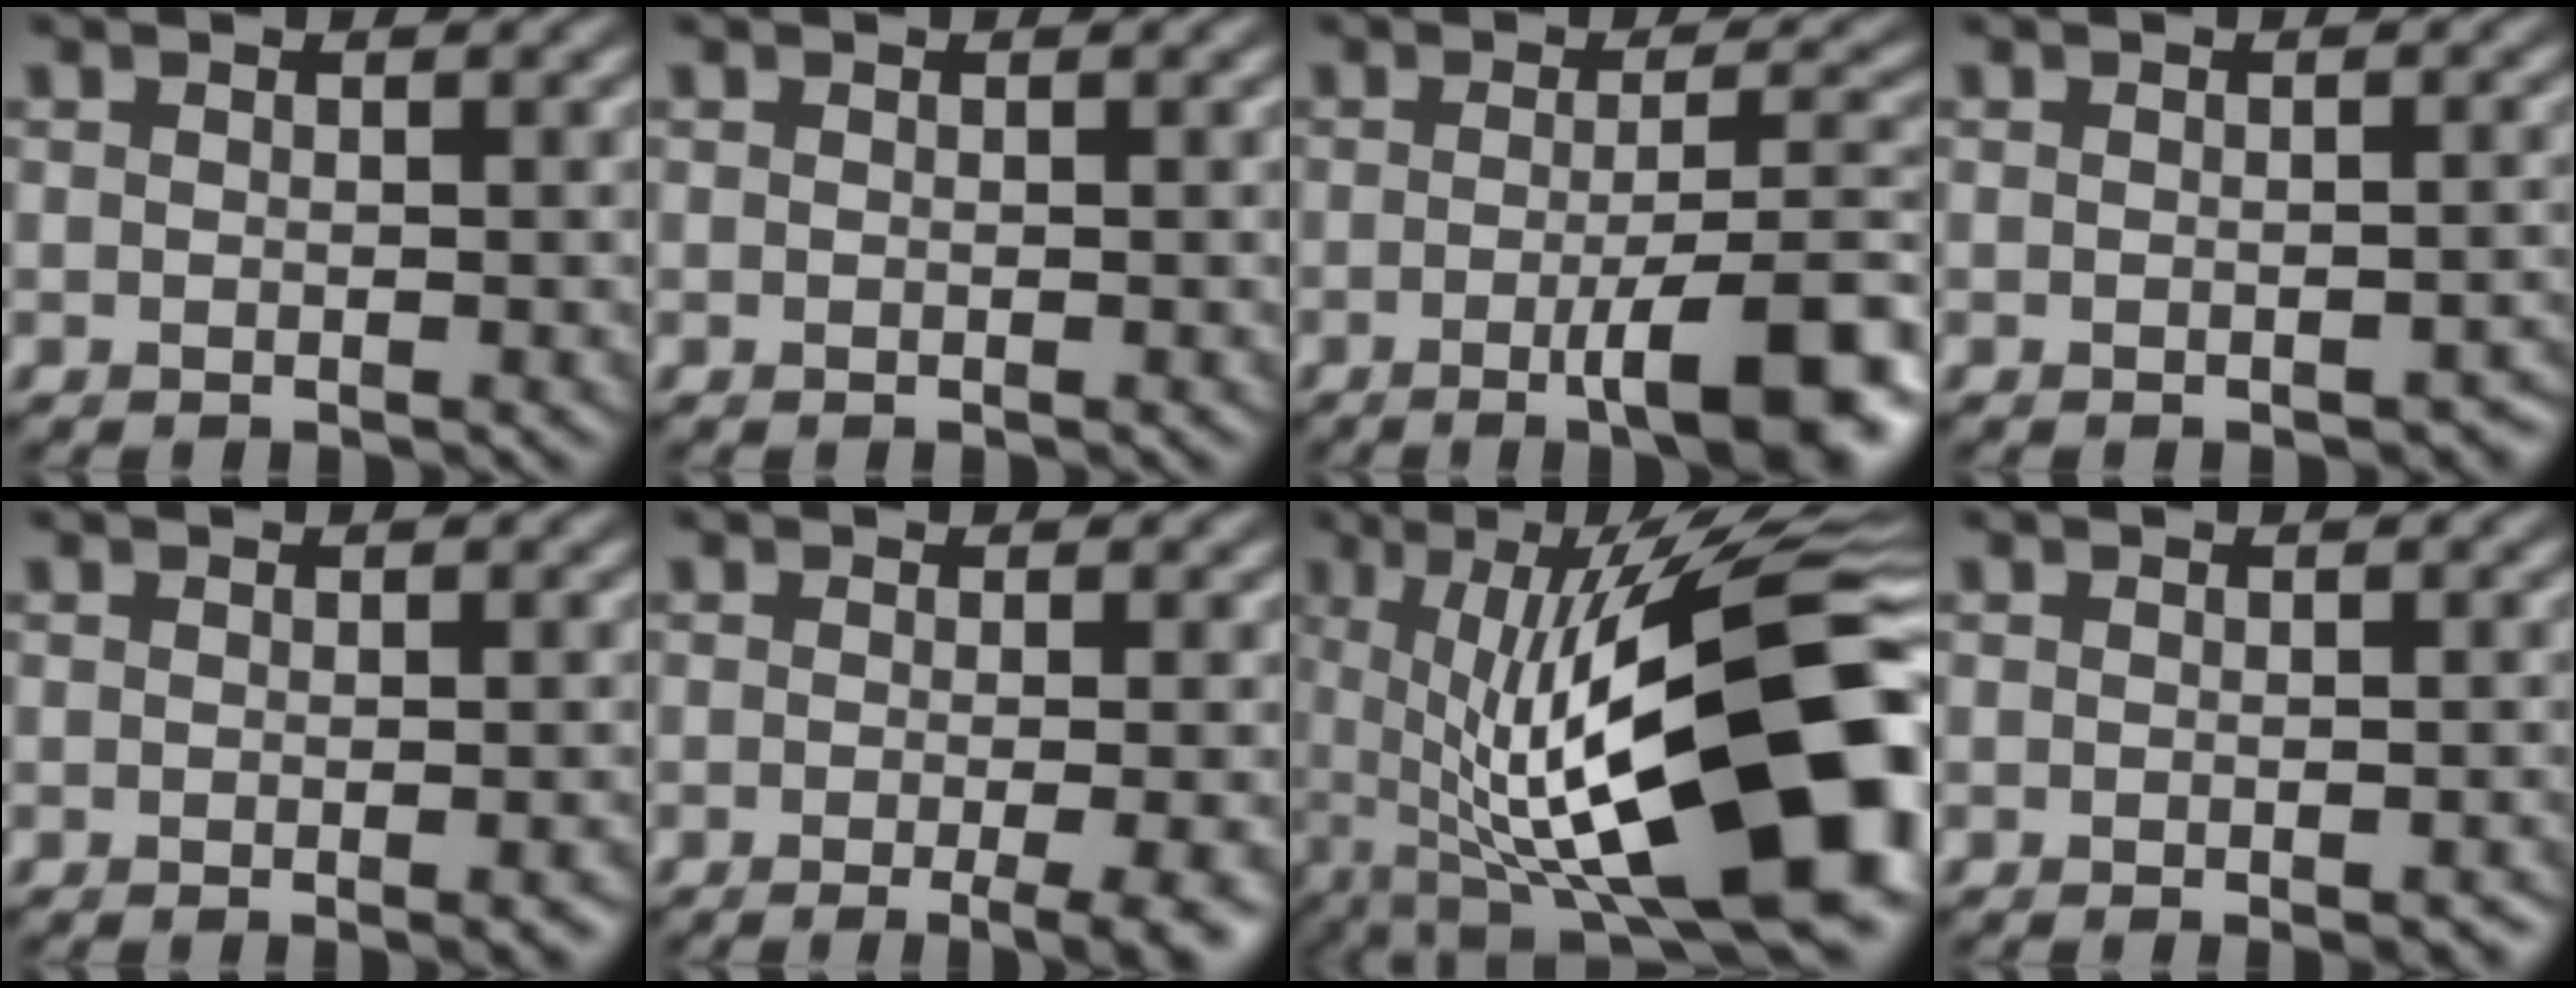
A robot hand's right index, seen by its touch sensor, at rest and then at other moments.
{"total": 0.0}
{"total": 9.9, "force": [-3.5, 2.4, 9.0], "torque": [-0.110, 0.000, -0.049]}
{"total": 1.6, "force": [-1.0, 0.6, 1.2], "torque": [-0.013, 0.003, -0.009]}
{"total": 2.4, "force": [-0.8, 0.8, 2.2], "torque": [-0.016, -0.001, -0.007]}
{"total": 5.5, "force": [-2.0, 1.7, 4.9], "torque": [-0.040, -0.002, -0.025]}
{"total": 18.7, "force": [-1.7, 6.1, 17.5], "torque": [-0.252, 0.019, -0.028]}
{"total": 2.3, "force": [-1.3, 0.6, 1.8], "torque": [-0.012, -0.002, -0.011]}